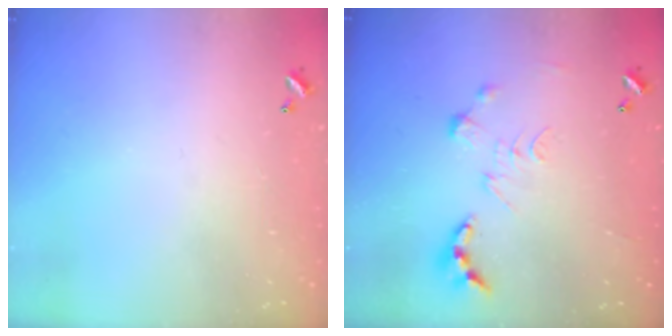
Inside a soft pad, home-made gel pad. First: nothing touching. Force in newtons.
{"total": 0.0}